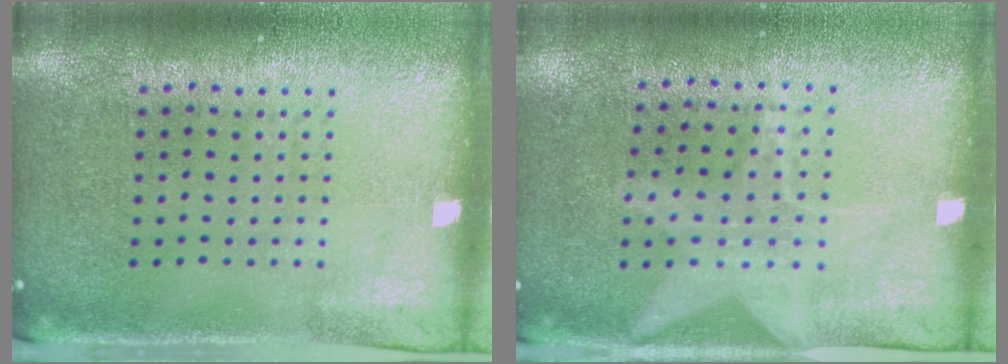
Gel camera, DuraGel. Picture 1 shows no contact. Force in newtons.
{"total": 1.2, "press": 1.1, "slide": 0.3}